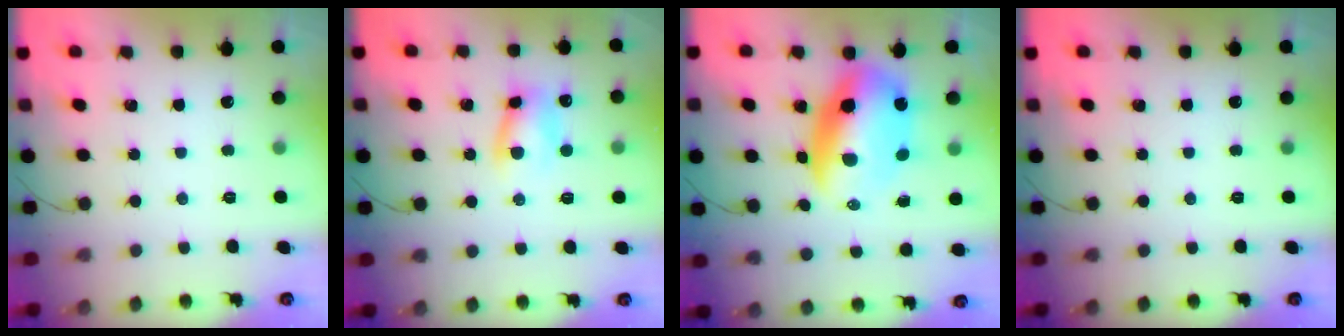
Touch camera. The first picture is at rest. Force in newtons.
{"total": 8.0, "press": 7.9, "slide": 1.1}
{"total": 13.9, "press": 13.5, "slide": 3.3}
{"total": 0.0}